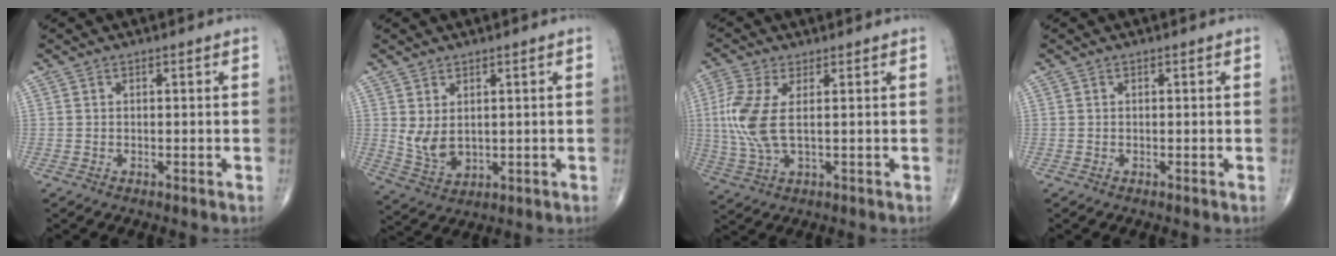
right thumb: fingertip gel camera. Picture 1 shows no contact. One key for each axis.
{"total": 5.6, "fx": 1.1, "fy": 3.5, "fz": 4.2, "tx": -0.073, "ty": -0.014, "tz": 0.038}
{"total": 9.0, "fx": 1.1, "fy": 3.5, "fz": 8.2, "tx": -0.220, "ty": -0.003, "tz": 0.024}
{"total": 0.0}